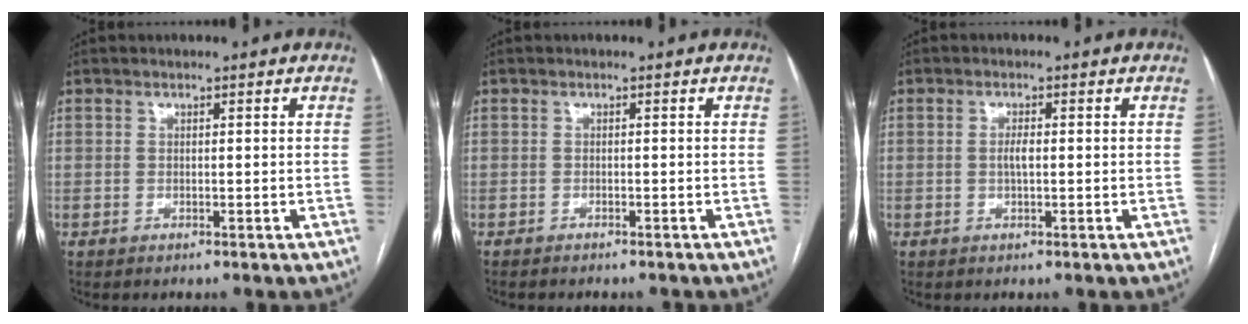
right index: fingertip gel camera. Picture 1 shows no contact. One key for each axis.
{"total": 3.8, "fx": -3.4, "fy": 0.9, "fz": 1.4, "tx": -0.017, "ty": -0.005, "tz": -0.040}
{"total": 1.8, "fx": -0.1, "fy": 0.4, "fz": 1.8, "tx": -0.037, "ty": 0.002, "tz": -0.001}